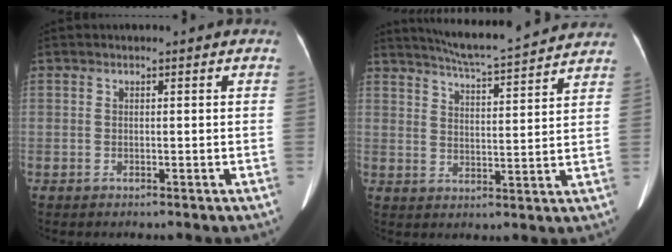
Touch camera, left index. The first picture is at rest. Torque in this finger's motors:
{"motor_torque": [0.76, -1.38, -0.02, 0.02]}